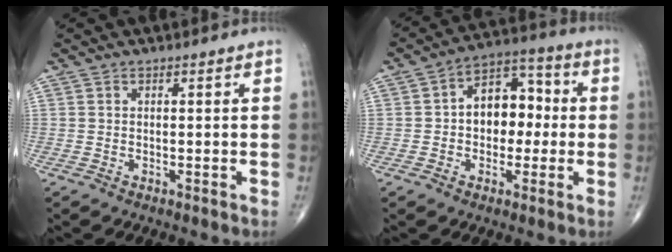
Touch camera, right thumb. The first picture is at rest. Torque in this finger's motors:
{"motor_torque": [0.03, 0.26, 0.15, 0.00, 0.08]}